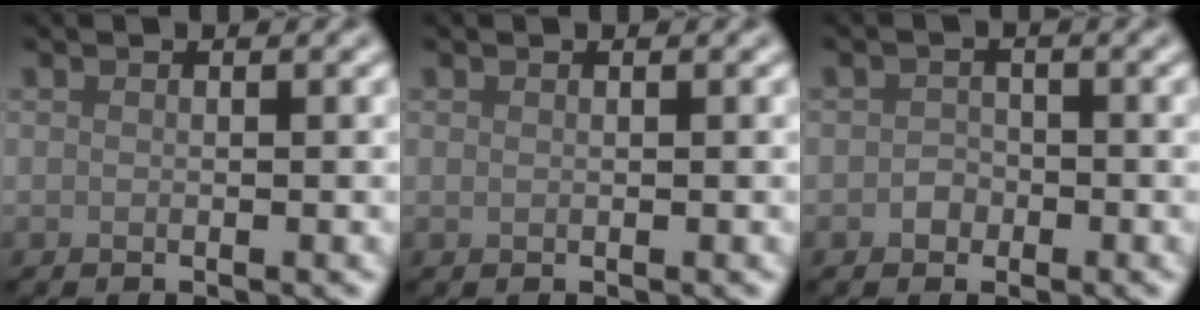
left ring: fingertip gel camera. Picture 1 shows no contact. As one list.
[{"total": 0.0}, {"total": 1.3, "force": [-0.5, 1.1, 0.3], "torque": [0.001, 0.000, -0.011]}]